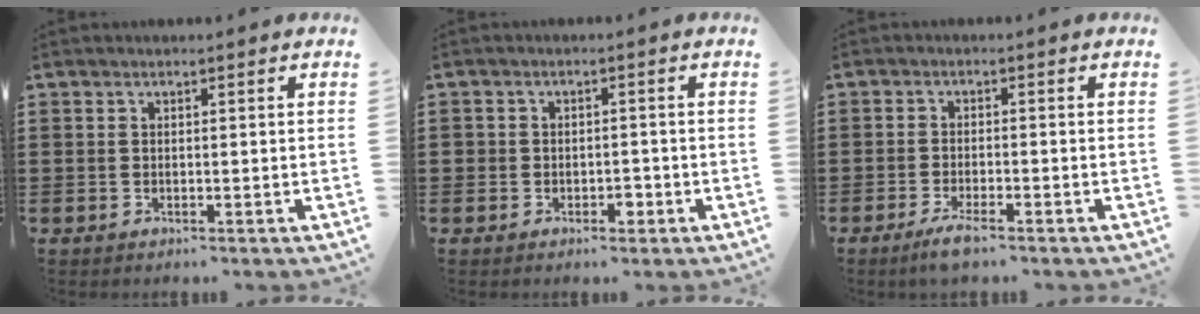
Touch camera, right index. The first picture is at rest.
{"total": 2.2, "force": [-1.0, 1.6, 1.1], "torque": [-0.024, 0.002, -0.021]}
{"total": 3.1, "force": [-2.2, 0.1, 2.1], "torque": [-0.041, -0.005, -0.040]}